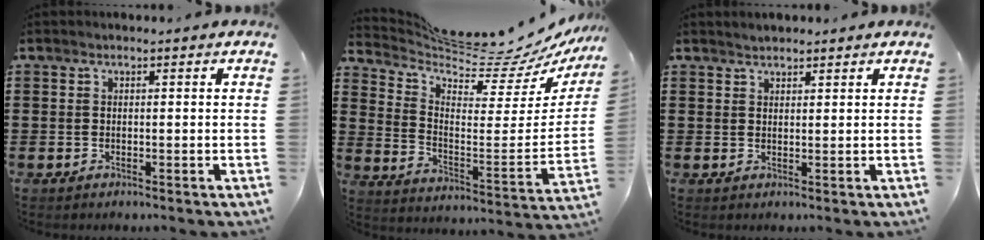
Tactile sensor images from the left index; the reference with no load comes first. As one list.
[{"total": 6.7, "force": [6.5, 0.7, 1.4], "torque": [-0.049, -0.070, 0.105]}, {"total": 1.5, "force": [1.4, 0.3, 0.1], "torque": [-0.004, 0.003, 0.028]}]